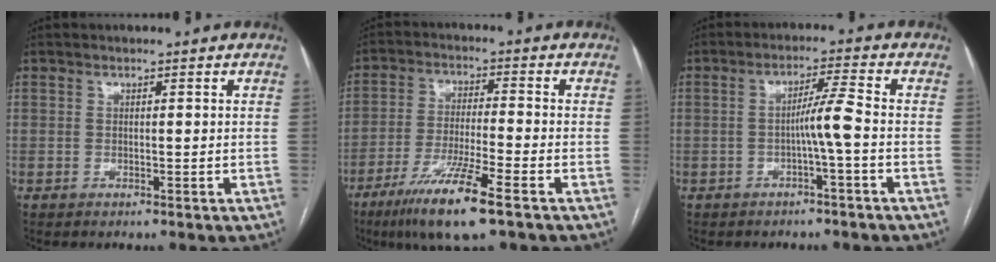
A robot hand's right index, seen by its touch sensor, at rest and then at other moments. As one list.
[{"total": 11.0, "force": [-6.6, 0.1, 8.8], "torque": [-0.170, -0.027, -0.120]}, {"total": 4.4, "force": [-1.2, -0.7, 4.2], "torque": [-0.073, 0.009, -0.020]}]